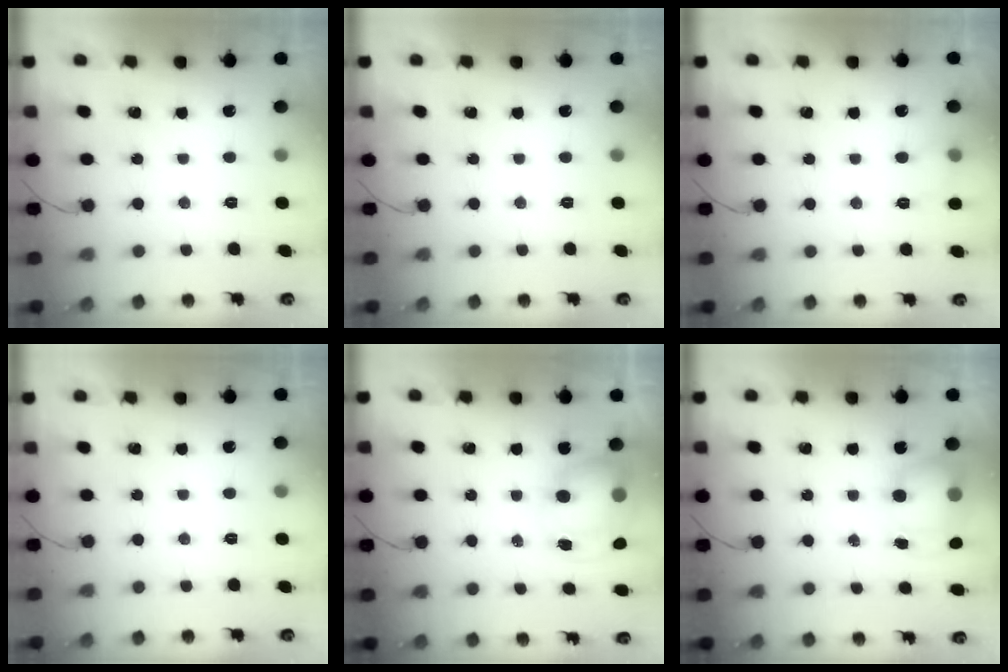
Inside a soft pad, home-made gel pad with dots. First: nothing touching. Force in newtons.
{"total": 0.0}
{"total": 3.7, "press": 3.6, "slide": 0.9}
{"total": 0.0}
{"total": 9.4, "press": 9.0, "slide": 2.5}
{"total": 7.4, "press": 7.3, "slide": 1.0}